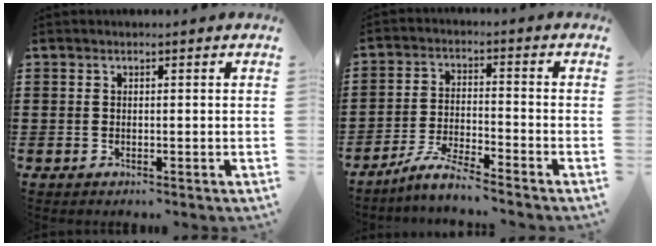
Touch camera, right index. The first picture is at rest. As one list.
[{"total": 5.2, "force": [-4.8, 0.0, 1.9], "torque": [-0.047, -0.006, -0.096]}]